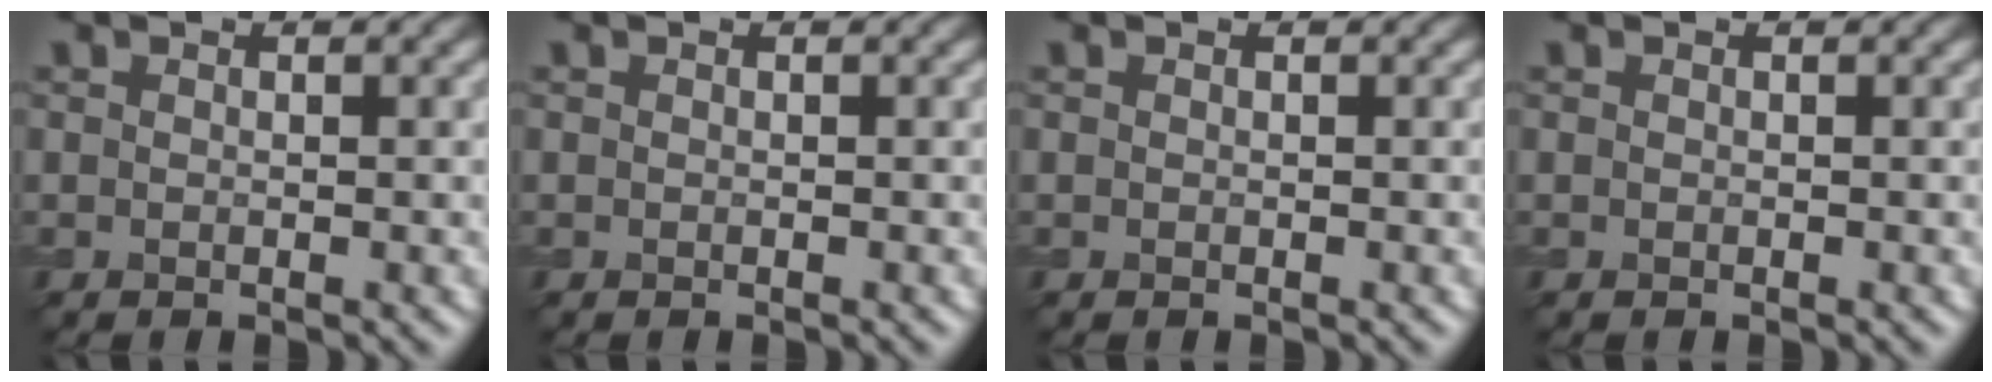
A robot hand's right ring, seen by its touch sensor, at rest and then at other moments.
{"total": 0.0}
{"total": 0.0}
{"total": 0.0}